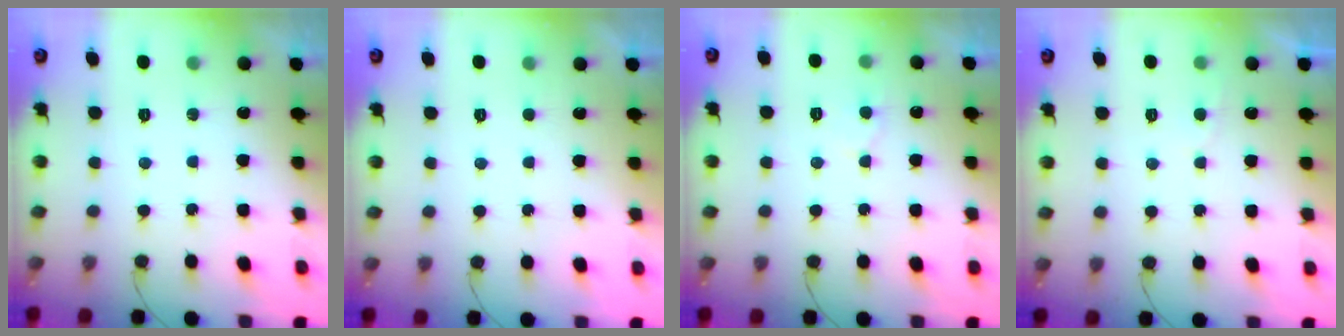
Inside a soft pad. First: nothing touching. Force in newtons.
{"total": 1.4, "press": 1.4, "slide": 0.3}
{"total": 5.5, "press": 5.5, "slide": 0.4}
{"total": 1.4, "press": 1.4, "slide": 0.2}